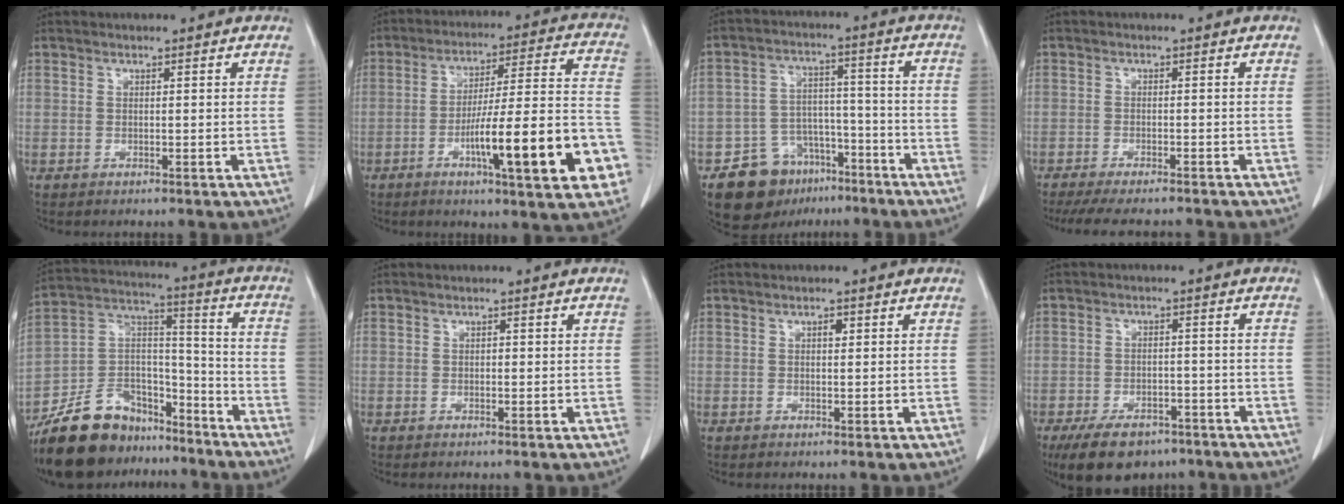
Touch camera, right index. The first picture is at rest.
{"total": 19.2, "force": [-6.9, 1.9, 17.9], "torque": [-0.230, 0.013, -0.097]}
{"total": 10.2, "force": [-6.2, 7.0, 3.9], "torque": [-0.064, 0.023, -0.097]}
{"total": 7.1, "force": [-6.5, -0.1, 2.7], "torque": [-0.030, -0.010, -0.104]}
{"total": 15.6, "force": [-12.6, 7.7, 5.2], "torque": [-0.093, 0.051, -0.222]}
{"total": 0.7, "force": [0.2, 0.4, 0.6], "torque": [-0.004, 0.001, 0.001]}
{"total": 1.3, "force": [0.5, 0.5, 1.0], "torque": [-0.012, 0.000, 0.006]}
{"total": 8.6, "force": [-6.2, 4.4, 4.1], "torque": [-0.066, -0.001, -0.099]}